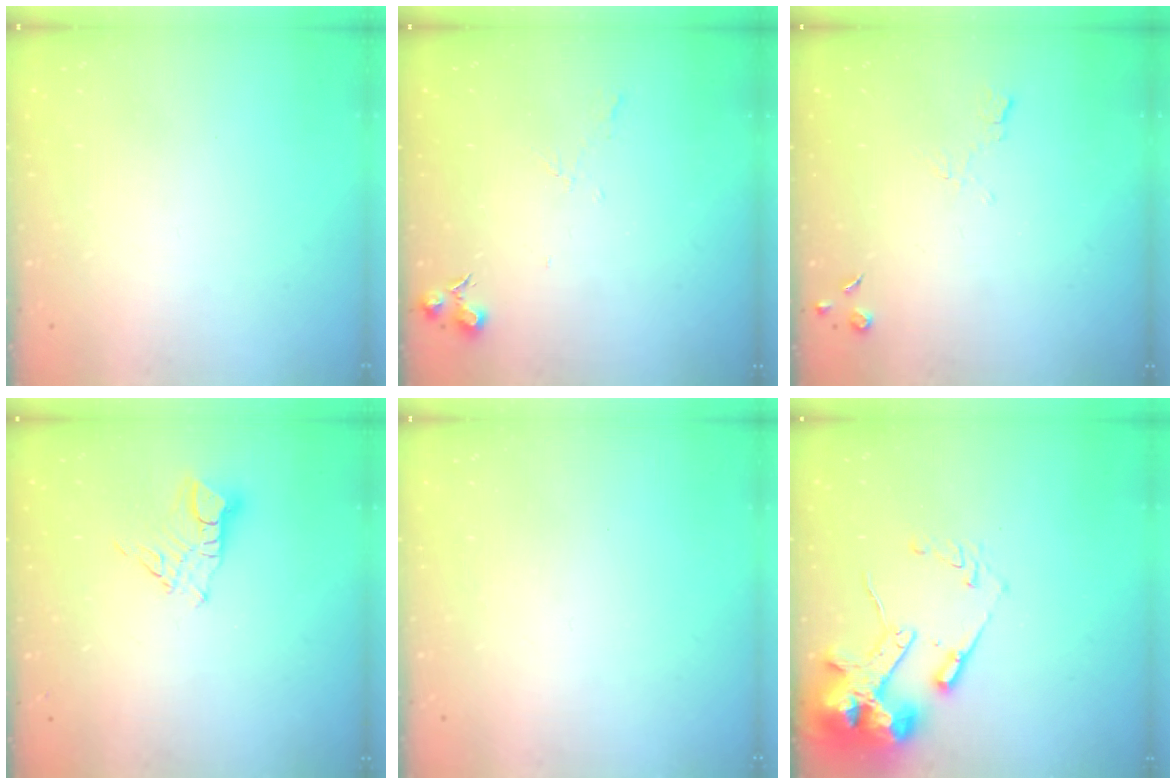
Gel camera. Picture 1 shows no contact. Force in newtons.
{"total": 5.5, "press": 5.5, "slide": 0.8}
{"total": 4.5, "press": 4.4, "slide": 0.8}
{"total": 6.7, "press": 6.7, "slide": 0.5}
{"total": 0.0}
{"total": 14.8, "press": 14.7, "slide": 2.2}